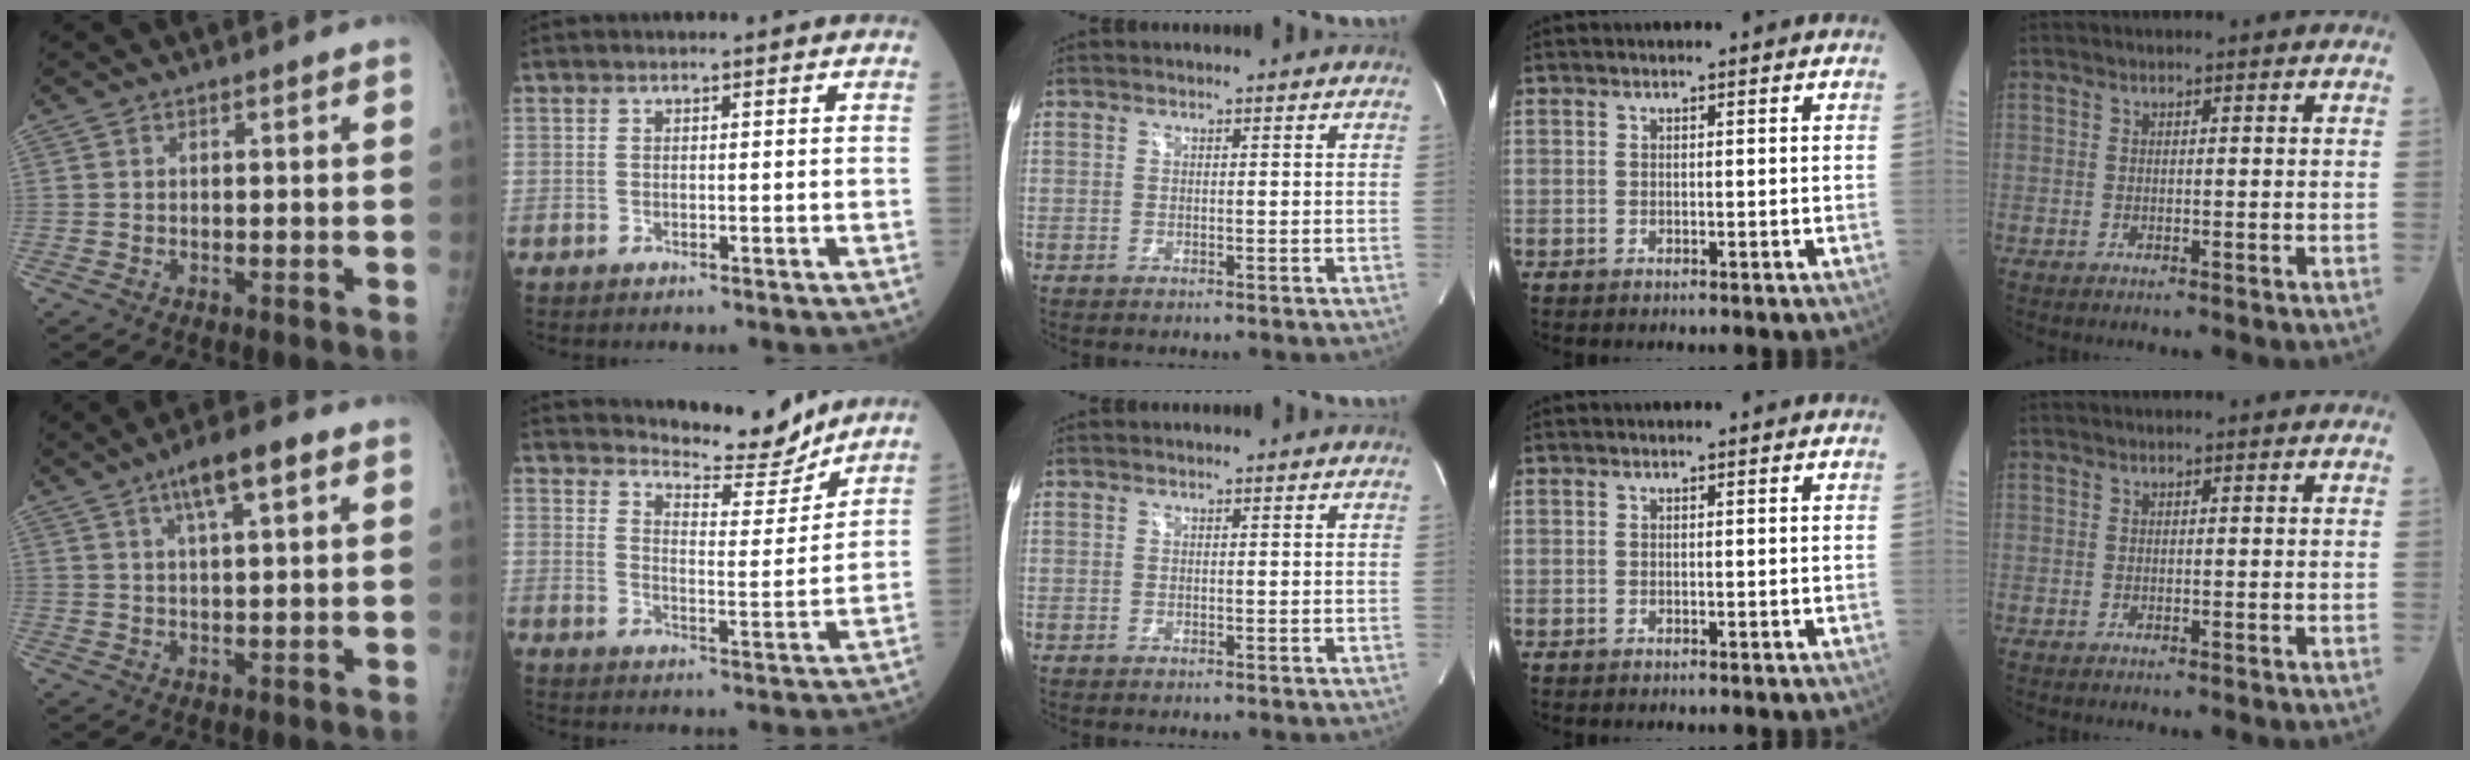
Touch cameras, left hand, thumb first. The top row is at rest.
{"thumb": {"total": 8.0, "force": [3.9, 2.0, 6.7], "torque": [-0.106, 0.002, 0.061]}, "index": {"total": 8.5, "force": [8.3, 1.2, 1.3], "torque": [-0.030, -0.020, 0.123]}}